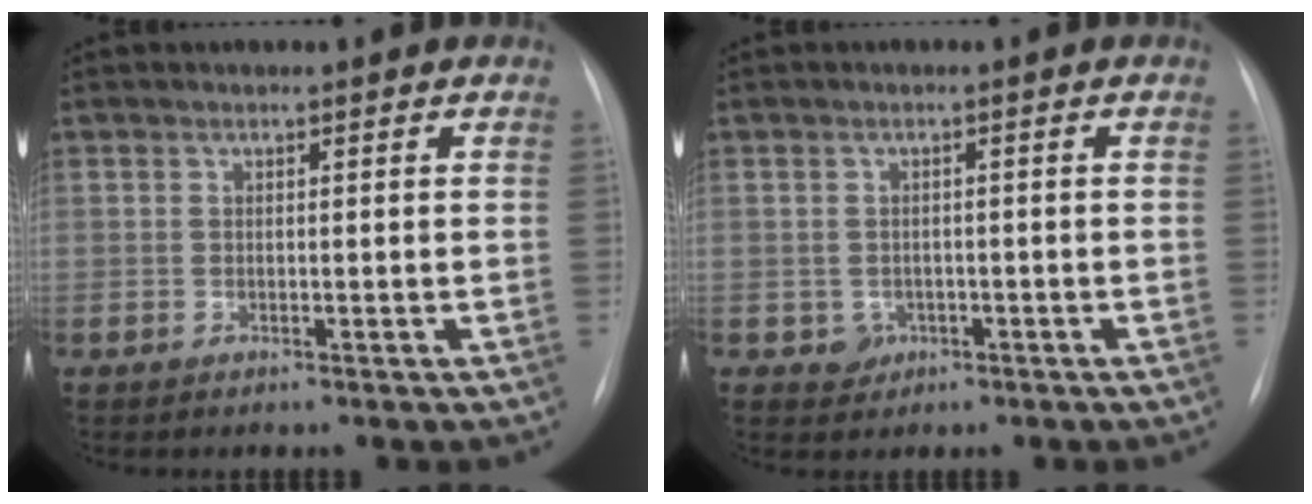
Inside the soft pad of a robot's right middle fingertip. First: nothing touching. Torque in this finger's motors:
{"motor_torque": [0.10, -0.37, 0.00, 0.00]}